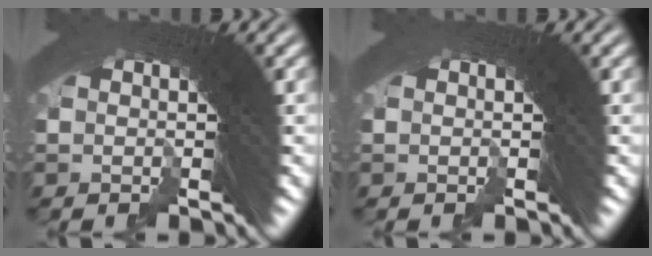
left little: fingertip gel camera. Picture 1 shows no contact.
{"total": 0.0}